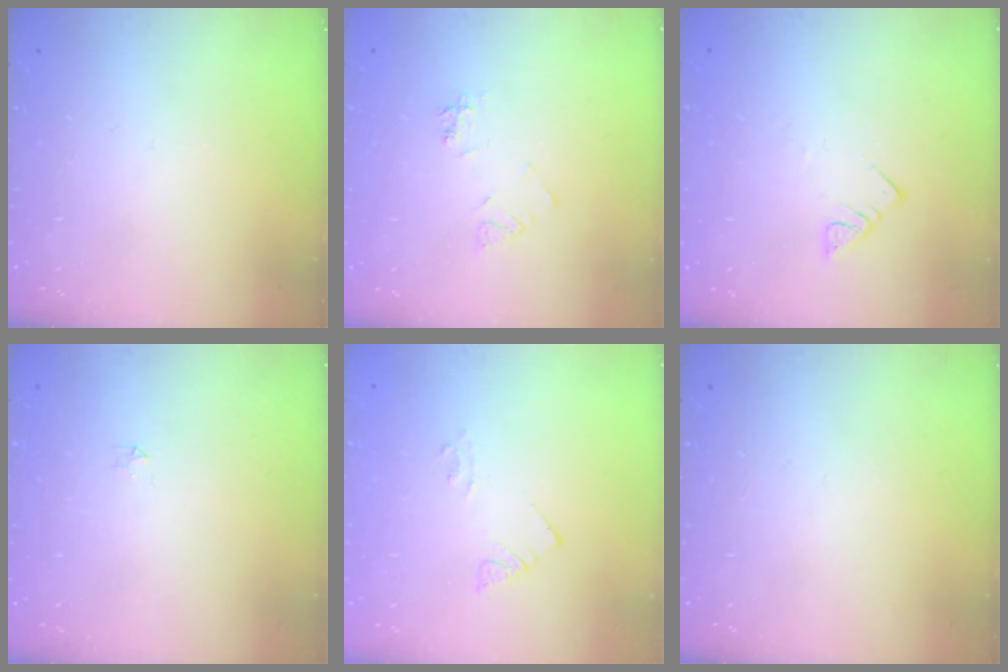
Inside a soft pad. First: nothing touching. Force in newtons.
{"total": 4.6, "press": 4.6, "slide": 0.5}
{"total": 3.0, "press": 3.0, "slide": 0.1}
{"total": 2.2, "press": 2.2, "slide": 0.3}
{"total": 2.1, "press": 2.1, "slide": 0.3}
{"total": 0.0}